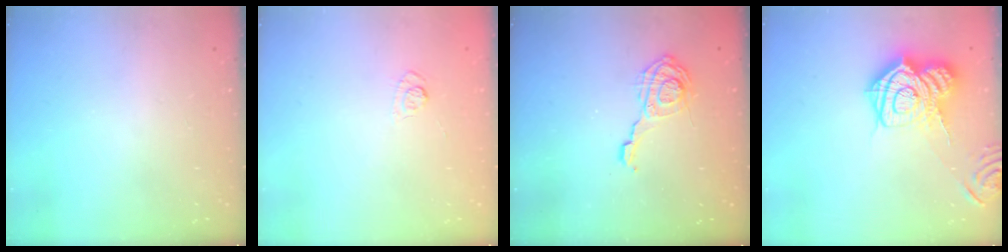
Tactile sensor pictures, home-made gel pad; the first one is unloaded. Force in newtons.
{"total": 3.5, "press": 3.1, "slide": 1.6}
{"total": 9.2, "press": 9.2, "slide": 0.2}
{"total": 19.3, "press": 19.2, "slide": 1.6}